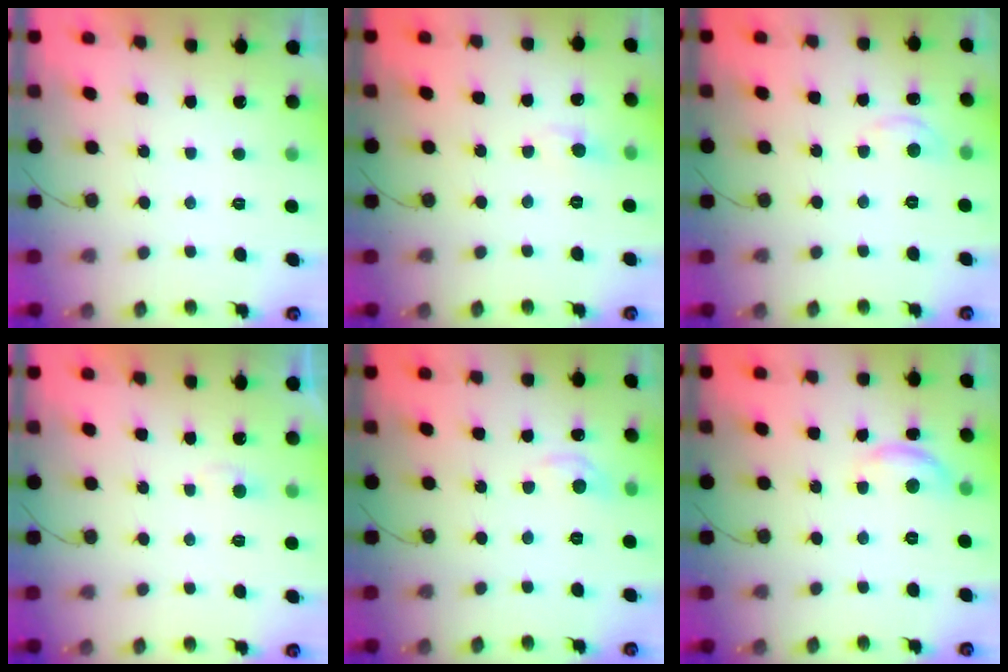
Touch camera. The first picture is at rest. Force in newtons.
{"total": 3.7, "press": 3.7, "slide": 0.3}
{"total": 2.9, "press": 2.8, "slide": 0.4}
{"total": 2.8, "press": 2.8, "slide": 0.3}
{"total": 5.1, "press": 5.1, "slide": 0.7}
{"total": 7.9, "press": 7.9, "slide": 0.3}